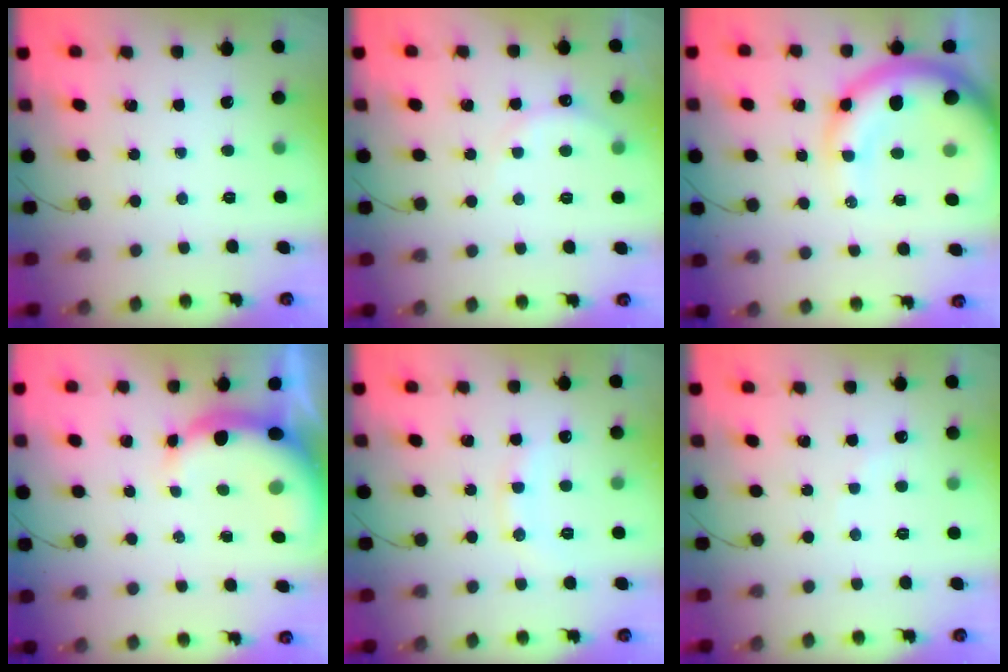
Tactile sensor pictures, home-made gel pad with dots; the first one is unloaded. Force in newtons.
{"total": 7.6, "press": 7.5, "slide": 1.3}
{"total": 14.7, "press": 14.2, "slide": 3.8}
{"total": 7.7, "press": 7.5, "slide": 1.7}
{"total": 8.8, "press": 8.7, "slide": 1.2}
{"total": 5.2, "press": 5.0, "slide": 1.4}